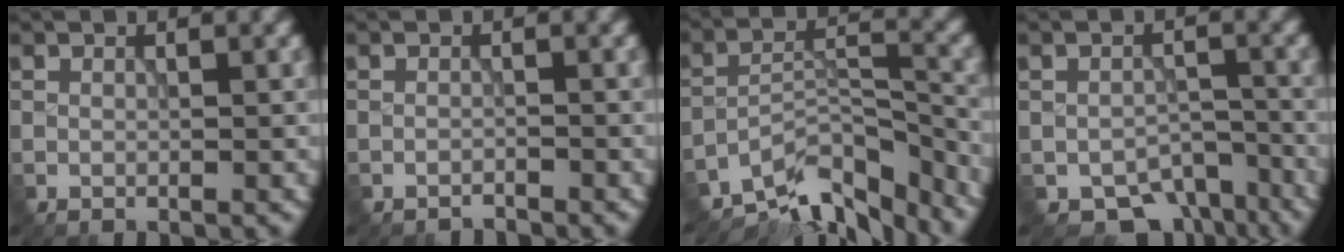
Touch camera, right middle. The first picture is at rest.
{"total": 1.0, "force": [-1.0, -0.1, -0.2], "torque": [0.006, -0.002, -0.020]}
{"total": 10.1, "force": [-8.9, 2.7, 4.0], "torque": [-0.058, 0.004, -0.149]}
{"total": 5.3, "force": [-4.0, 2.8, 1.9], "torque": [-0.018, -0.024, -0.053]}